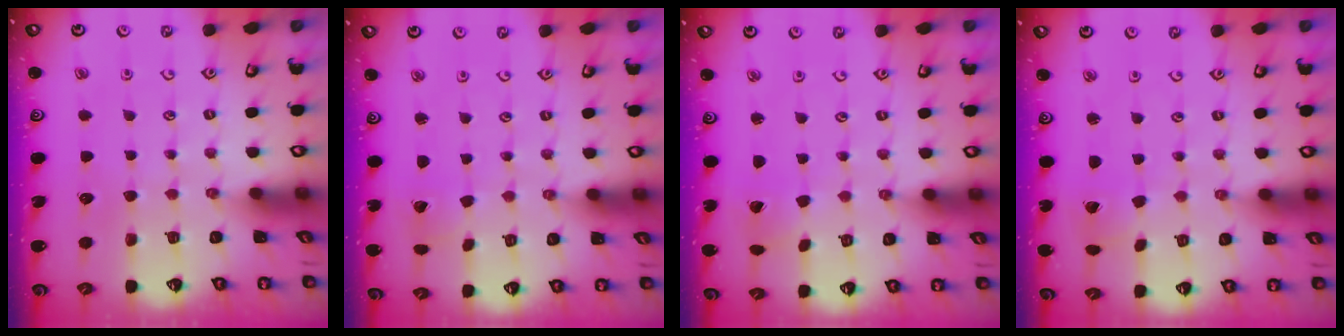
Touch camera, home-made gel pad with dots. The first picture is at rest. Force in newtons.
{"total": 2.4, "press": 2.4, "slide": 0.1}
{"total": 1.6, "press": 1.5, "slide": 0.4}
{"total": 2.1, "press": 2.1, "slide": 0.1}